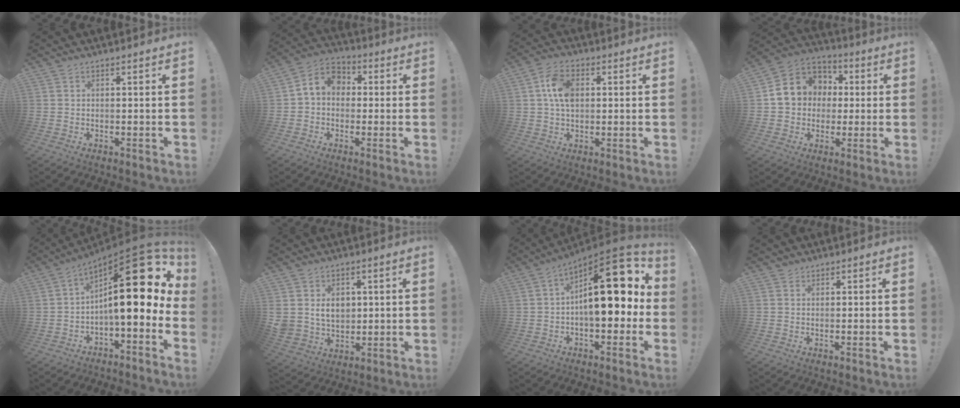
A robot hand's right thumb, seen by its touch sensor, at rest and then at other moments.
{"total": 7.3, "force": [0.3, 6.1, 4.0], "torque": [-0.065, 0.013, 0.009]}
{"total": 9.5, "force": [1.5, 6.4, 6.9], "torque": [-0.132, 0.012, 0.030]}
{"total": 12.3, "force": [1.5, 11.3, 4.7], "torque": [-0.059, 0.003, 0.040]}
{"total": 22.5, "force": [4.3, 7.3, 20.9], "torque": [-0.321, -0.024, 0.073]}
{"total": 8.3, "force": [2.9, 7.0, 3.6], "torque": [-0.052, -0.020, 0.057]}
{"total": 22.0, "force": [3.8, 9.3, 19.6], "torque": [-0.272, -0.018, 0.062]}
{"total": 1.1, "force": [0.9, 0.5, 0.1], "torque": [0.007, -0.002, 0.016]}